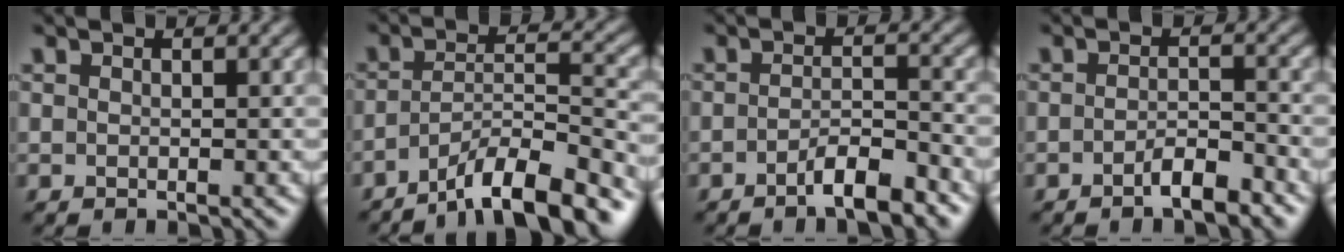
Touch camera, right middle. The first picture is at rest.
{"total": 9.1, "force": [-6.6, 2.0, 5.9], "torque": [-0.084, 0.009, -0.116]}
{"total": 3.7, "force": [-2.4, 0.8, 2.6], "torque": [-0.043, 0.004, -0.045]}
{"total": 2.7, "force": [-1.8, 0.7, 2.0], "torque": [-0.032, 0.005, -0.033]}